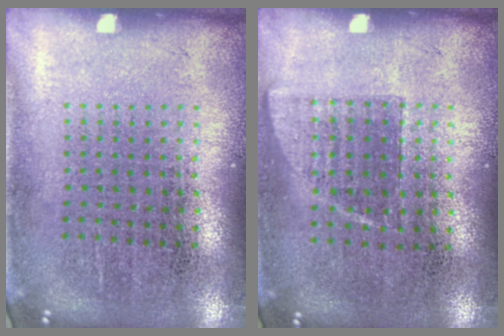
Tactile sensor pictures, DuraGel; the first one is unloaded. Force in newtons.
{"total": 0.7, "press": 0.7, "slide": 0.2}